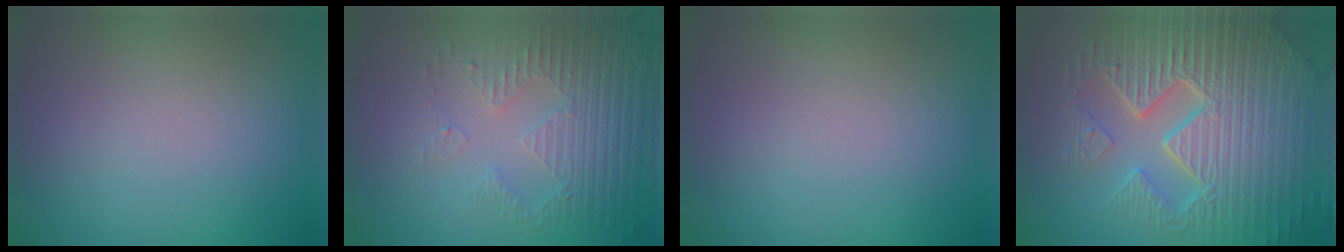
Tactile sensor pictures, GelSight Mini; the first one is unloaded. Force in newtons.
{"total": 5.2, "press": 3.3, "slide": 3.9}
{"total": 0.0}
{"total": 11.1, "press": 7.2, "slide": 8.5}